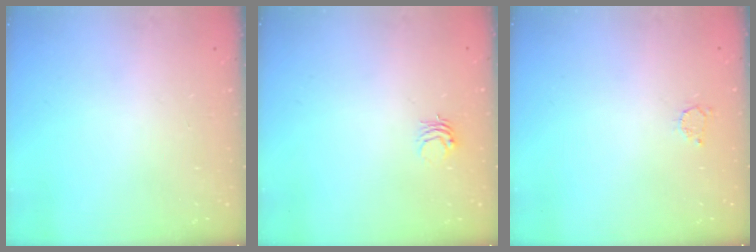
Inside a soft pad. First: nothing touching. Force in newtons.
{"total": 3.5, "press": 3.5, "slide": 0.3}
{"total": 2.4, "press": 2.4, "slide": 0.4}